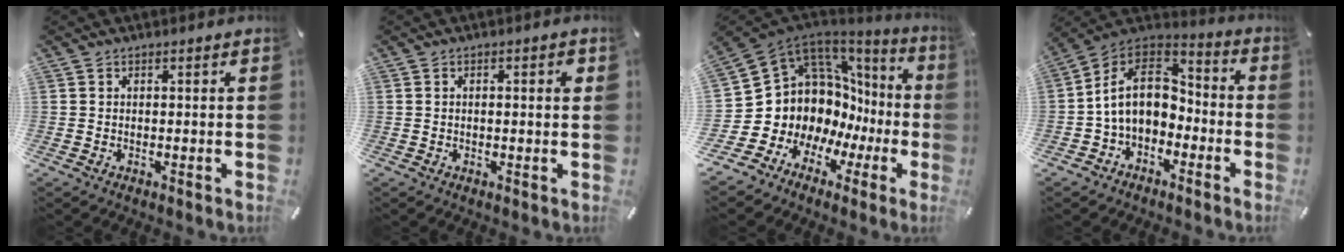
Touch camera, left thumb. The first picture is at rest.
{"total": 2.2, "force": [0.3, 0.7, 2.1], "torque": [-0.031, 0.003, 0.000]}
{"total": 12.2, "force": [2.9, 10.6, 5.5], "torque": [-0.089, -0.072, 0.078]}
{"total": 13.1, "force": [-1.6, 10.0, 8.3], "torque": [-0.186, 0.017, -0.031]}